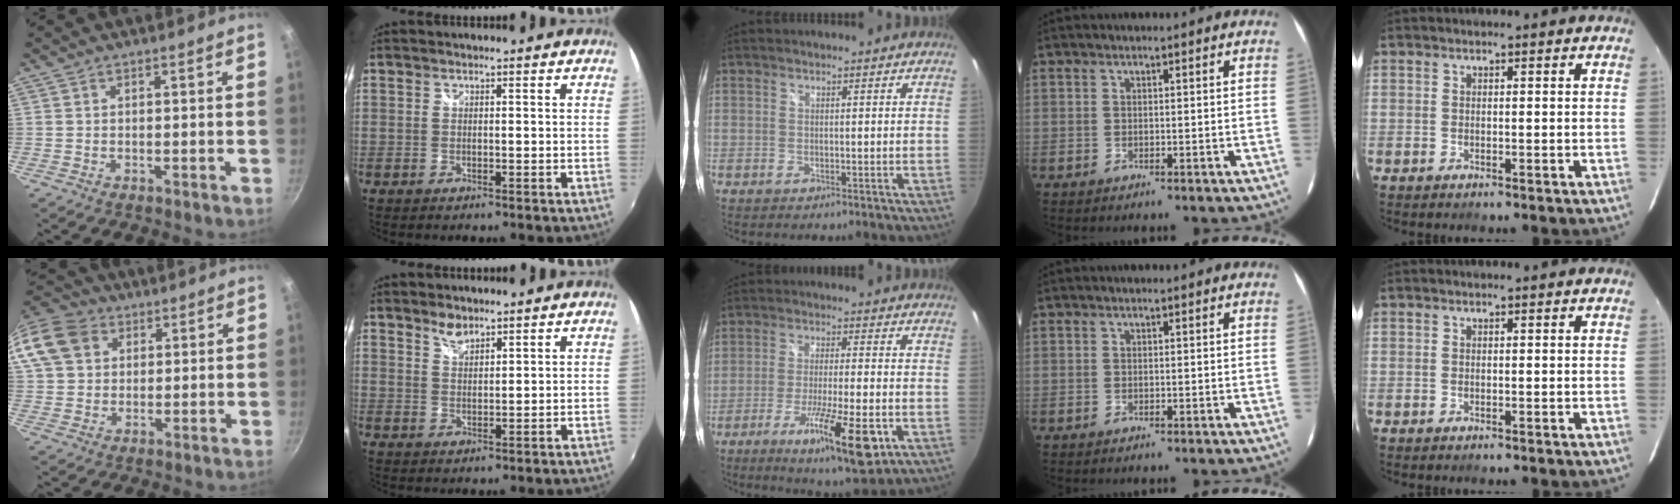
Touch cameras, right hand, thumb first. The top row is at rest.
{"thumb": {"total": 16.9, "force": [5.9, 13.4, 8.4], "torque": [-0.185, 0.031, 0.100]}, "index": {"total": 2.9, "force": [2.5, 0.9, 1.1], "torque": [-0.015, 0.002, 0.045]}, "middle": {"total": 14.2, "force": [-6.3, 2.0, 12.6], "torque": [-0.231, -0.041, -0.099]}}